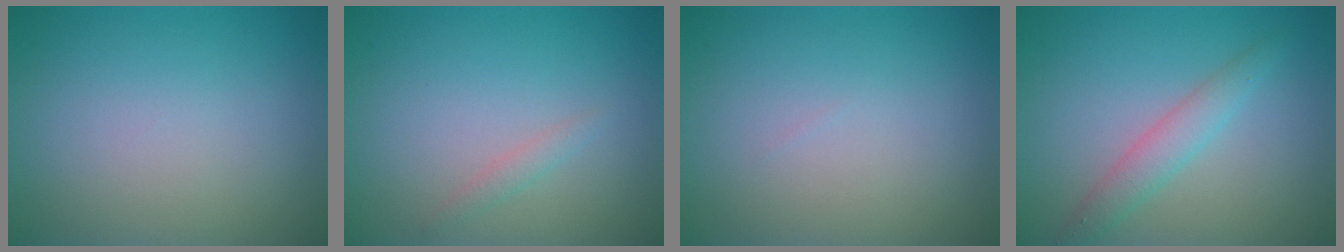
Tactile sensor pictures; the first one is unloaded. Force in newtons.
{"total": 0.9, "press": 0.9, "slide": 0.1}
{"total": 0.0}
{"total": 2.3, "press": 2.3, "slide": 0.1}